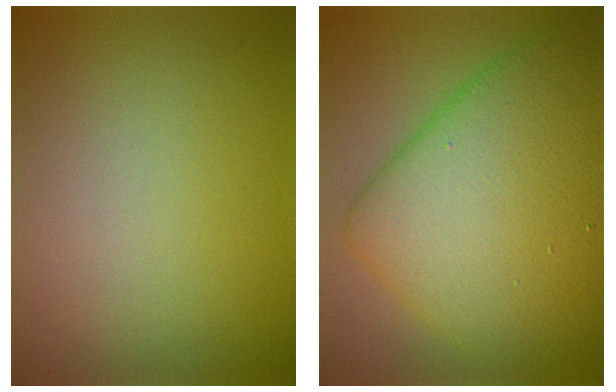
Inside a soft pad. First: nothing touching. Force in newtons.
{"total": 11.8, "press": 11.8, "slide": 0.4}